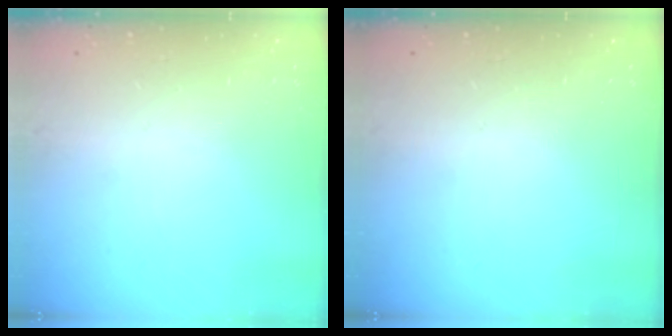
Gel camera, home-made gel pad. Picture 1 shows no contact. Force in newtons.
{"total": 0.0}